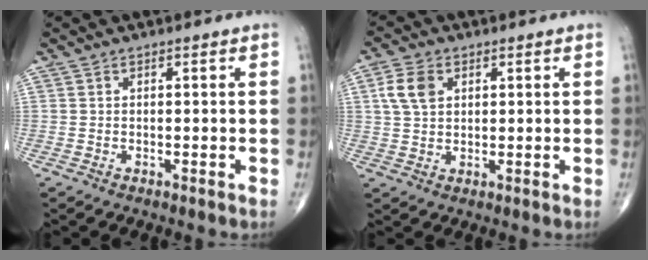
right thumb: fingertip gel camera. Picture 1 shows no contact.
{"total": 5.7, "force": [1.8, 3.9, 3.7], "torque": [-0.070, 0.002, 0.034]}